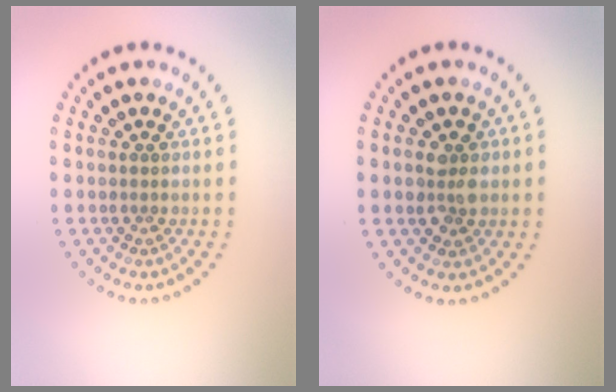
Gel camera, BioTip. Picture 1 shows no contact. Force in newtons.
{"total": 2.4, "press": 2.4, "slide": 0.3}